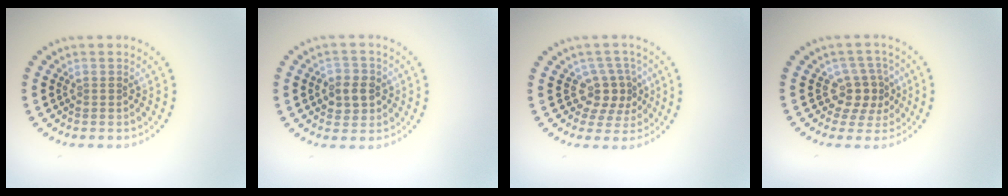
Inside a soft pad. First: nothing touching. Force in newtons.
{"total": 2.8, "press": 2.7, "slide": 0.6}
{"total": 2.9, "press": 2.3, "slide": 1.8}
{"total": 2.7, "press": 2.1, "slide": 1.6}